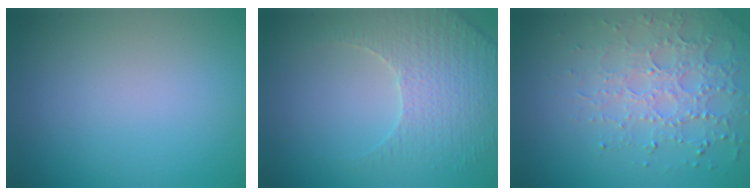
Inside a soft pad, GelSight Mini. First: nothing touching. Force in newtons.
{"total": 3.8, "press": 3.7, "slide": 1.0}
{"total": 4.4, "press": 3.6, "slide": 2.6}